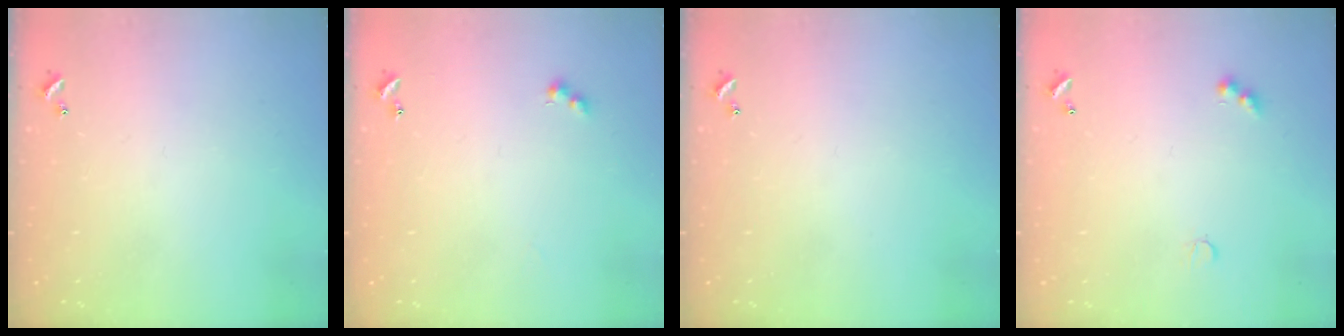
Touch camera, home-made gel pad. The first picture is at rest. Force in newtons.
{"total": 2.4, "press": 2.3, "slide": 0.5}
{"total": 0.0}
{"total": 2.9, "press": 2.8, "slide": 0.6}